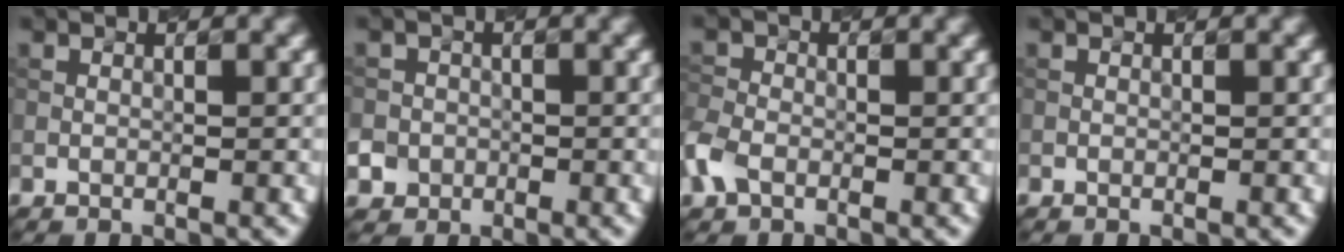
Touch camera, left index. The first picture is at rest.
{"total": 4.1, "force": [-1.8, 3.6, 0.7], "torque": [-0.001, -0.001, -0.047]}
{"total": 2.8, "force": [-1.4, 1.8, 1.5], "torque": [-0.040, 0.001, -0.041]}
{"total": 0.0}